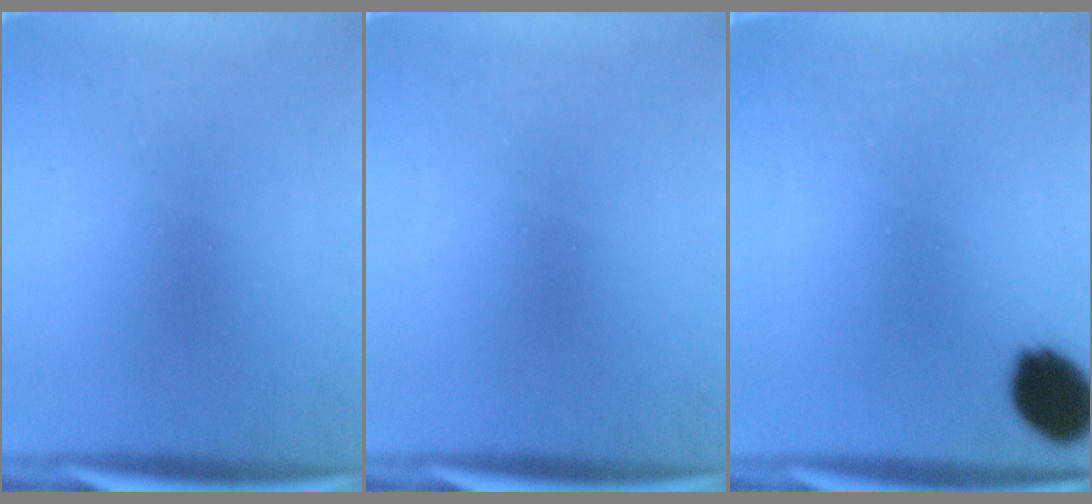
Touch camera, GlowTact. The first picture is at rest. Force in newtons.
{"total": 0.0}
{"total": 10.6}